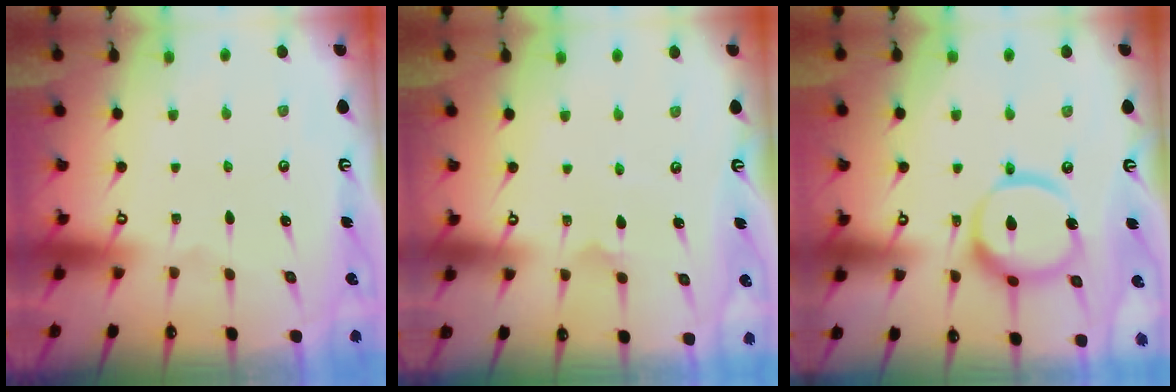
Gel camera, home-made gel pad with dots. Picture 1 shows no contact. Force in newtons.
{"total": 3.3, "press": 3.3, "slide": 0.3}
{"total": 13.5, "press": 13.4, "slide": 2.0}